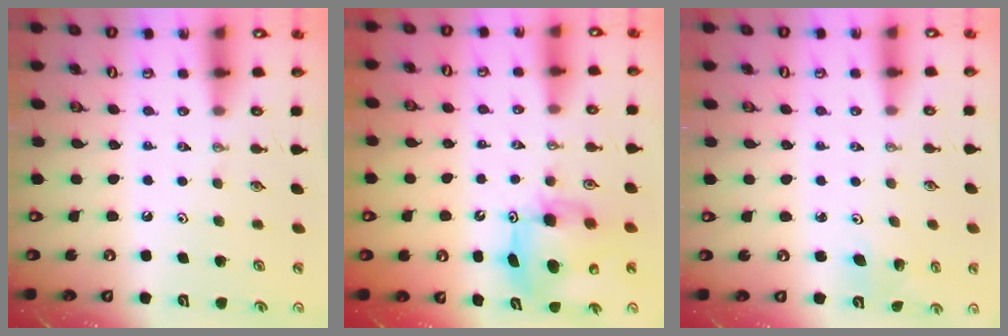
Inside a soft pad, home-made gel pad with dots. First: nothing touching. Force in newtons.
{"total": 9.1, "press": 9.1, "slide": 0.5}
{"total": 3.5, "press": 3.2, "slide": 1.4}